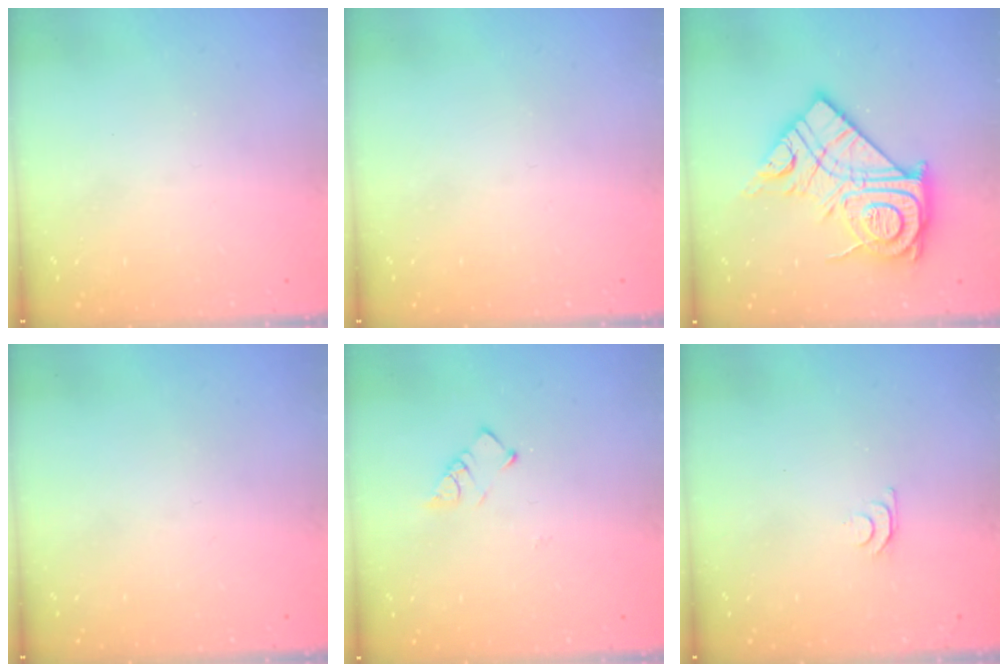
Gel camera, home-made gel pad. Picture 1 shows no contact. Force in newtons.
{"total": 0.0}
{"total": 24.5, "press": 24.4, "slide": 2.2}
{"total": 0.0}
{"total": 2.9, "press": 2.9, "slide": 0.0}
{"total": 5.9, "press": 5.8, "slide": 0.6}